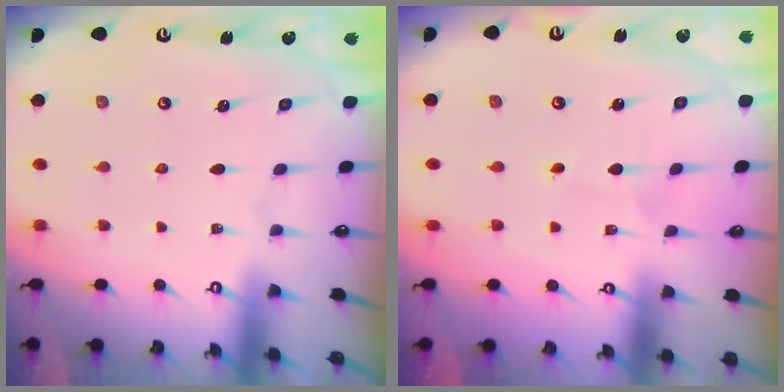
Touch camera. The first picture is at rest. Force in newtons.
{"total": 1.5, "press": 1.5, "slide": 0.1}